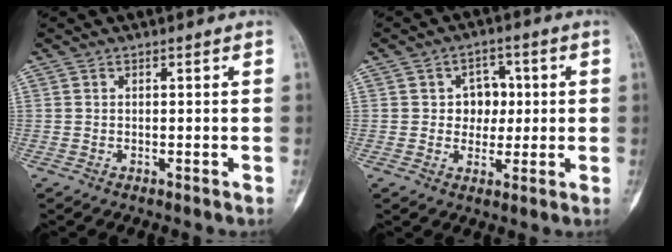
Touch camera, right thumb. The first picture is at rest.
{"total": 7.9, "force": [0.8, 6.5, 4.3], "torque": [-0.011, 0.008, 0.008]}